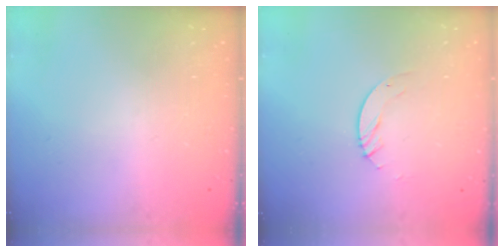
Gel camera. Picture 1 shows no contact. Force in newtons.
{"total": 4.2, "press": 4.1, "slide": 0.4}